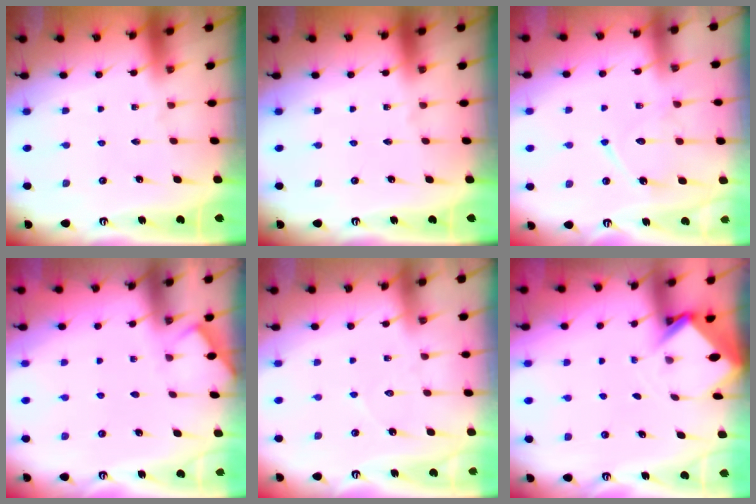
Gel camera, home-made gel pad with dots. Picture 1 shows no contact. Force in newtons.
{"total": 0.0}
{"total": 12.0, "press": 12.0, "slide": 1.1}
{"total": 3.0, "press": 2.9, "slide": 0.5}
{"total": 4.4, "press": 4.3, "slide": 0.4}
{"total": 3.1, "press": 3.0, "slide": 0.2}